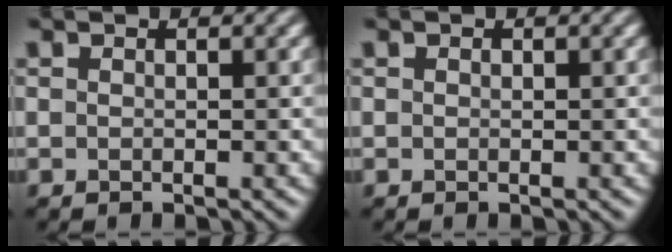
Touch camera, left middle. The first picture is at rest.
{"total": 0.0}